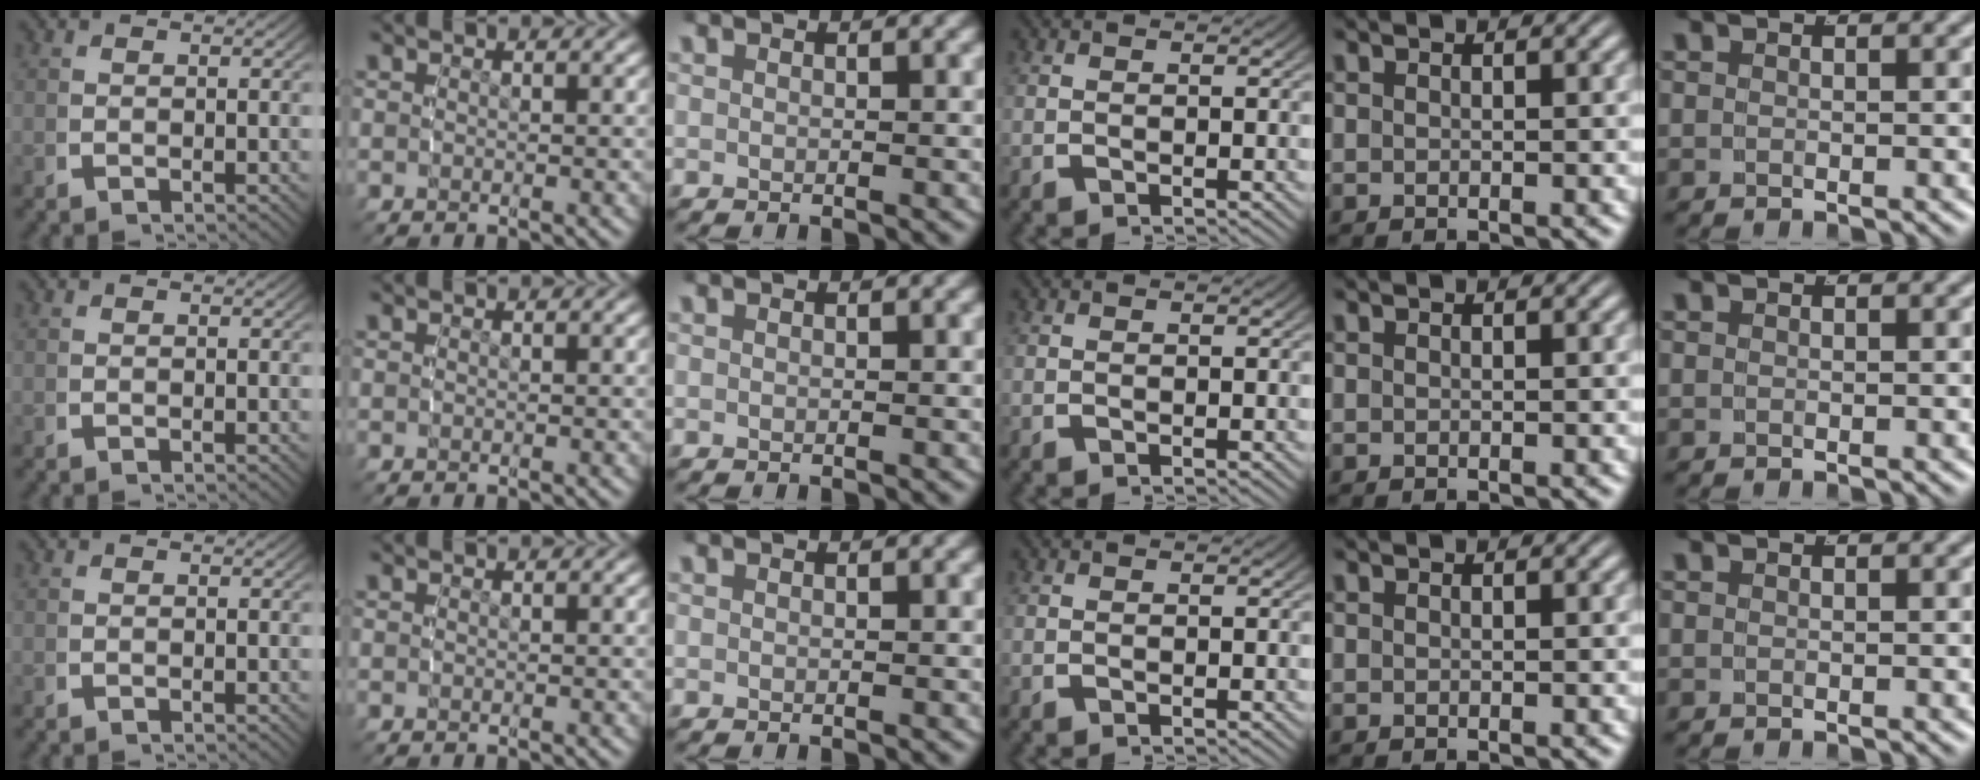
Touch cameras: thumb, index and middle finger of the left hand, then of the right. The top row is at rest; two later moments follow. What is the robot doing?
{"motion": "reach", "object": "paper"}